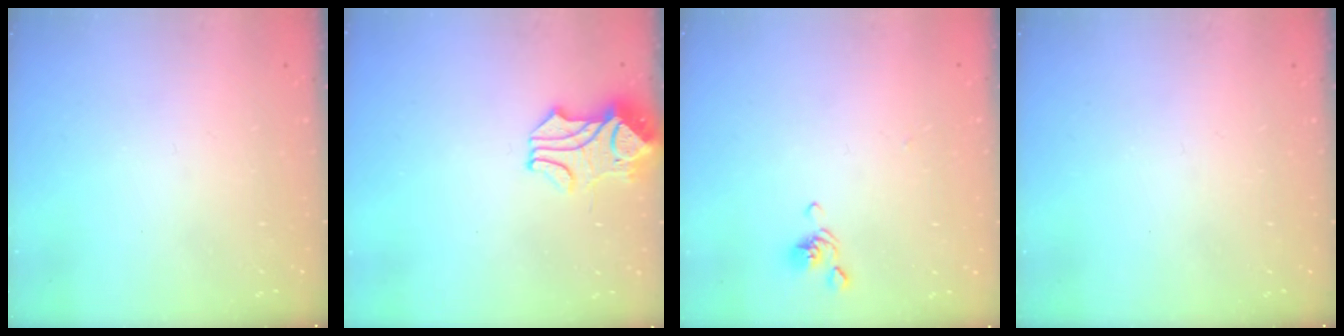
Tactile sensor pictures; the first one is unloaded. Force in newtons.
{"total": 2.3, "press": 2.0, "slide": 1.1}
{"total": 2.6, "press": 2.5, "slide": 0.7}
{"total": 0.0}